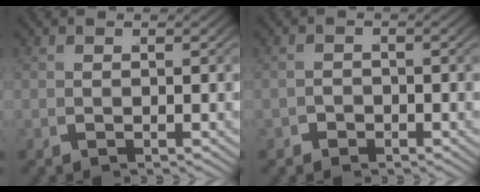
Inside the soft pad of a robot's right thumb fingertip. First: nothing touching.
{"total": 1.3, "force": [-1.1, 0.7, 0.1], "torque": [0.005, -0.002, -0.020]}